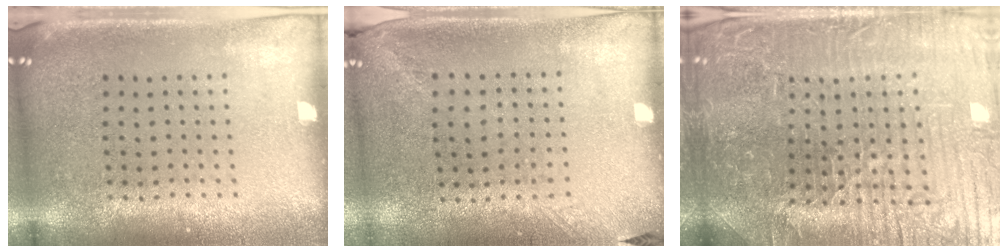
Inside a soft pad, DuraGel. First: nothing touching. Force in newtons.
{"total": 1.3, "press": 1.0, "slide": 0.9}
{"total": 5.9, "press": 5.6, "slide": 1.9}